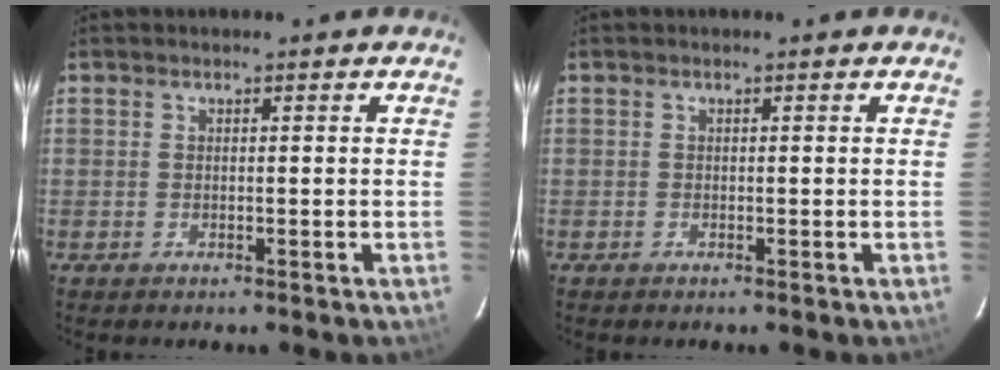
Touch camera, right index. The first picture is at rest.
{"total": 0.0}